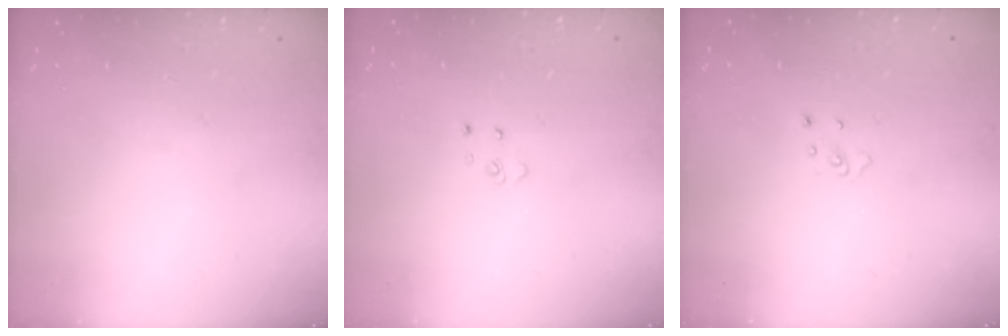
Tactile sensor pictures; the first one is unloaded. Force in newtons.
{"total": 2.8, "press": 2.8, "slide": 0.3}
{"total": 3.0, "press": 2.9, "slide": 0.3}